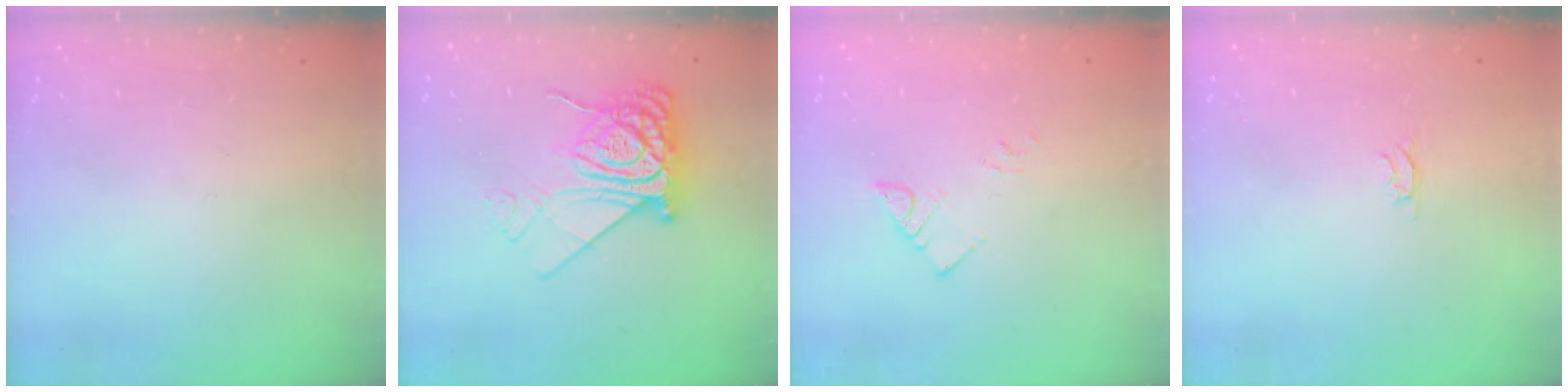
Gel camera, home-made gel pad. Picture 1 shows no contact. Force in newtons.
{"total": 12.3, "press": 12.3, "slide": 1.0}
{"total": 3.2, "press": 3.2, "slide": 0.4}
{"total": 2.4, "press": 2.3, "slide": 0.5}